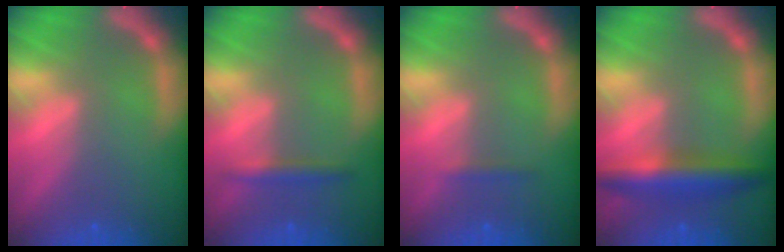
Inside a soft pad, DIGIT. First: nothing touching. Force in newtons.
{"total": 1.9}
{"total": 0.9}
{"total": 5.5}